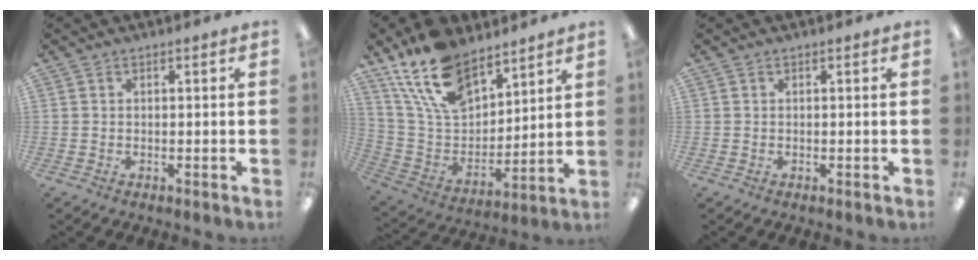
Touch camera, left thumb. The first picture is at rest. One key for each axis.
{"total": 18.6, "fx": 13.0, "fy": 9.3, "fz": 9.4, "tx": -0.191, "ty": -0.059, "tz": 0.242}
{"total": 0.0}